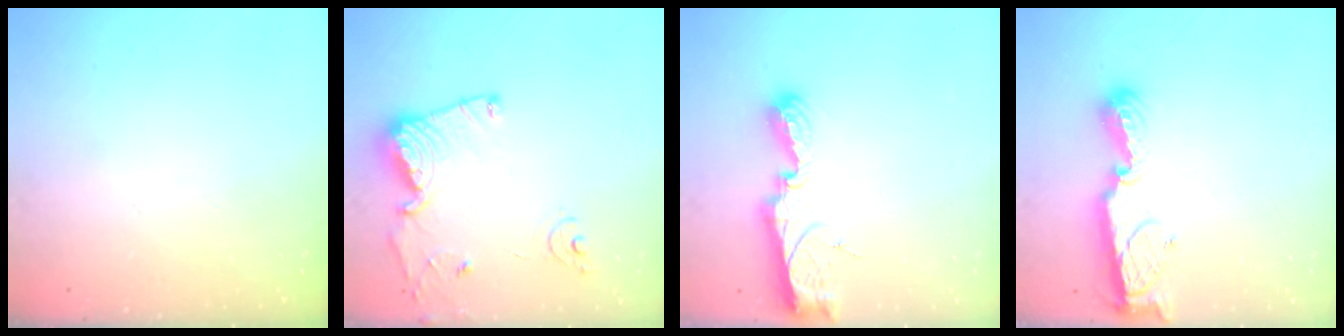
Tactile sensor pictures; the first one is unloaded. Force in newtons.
{"total": 13.4, "press": 13.4, "slide": 1.5}
{"total": 9.8, "press": 9.7, "slide": 0.9}
{"total": 8.5, "press": 8.4, "slide": 0.2}